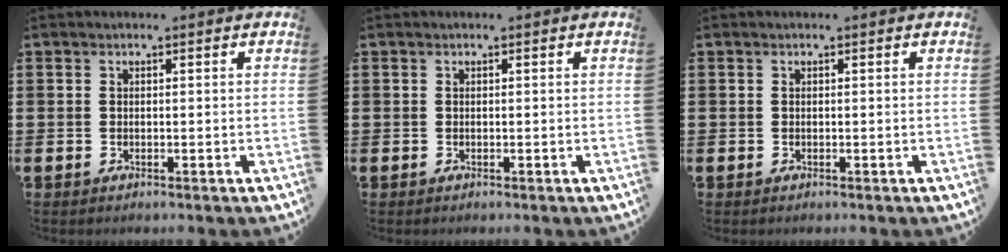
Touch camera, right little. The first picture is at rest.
{"total": 0.0}
{"total": 0.0}